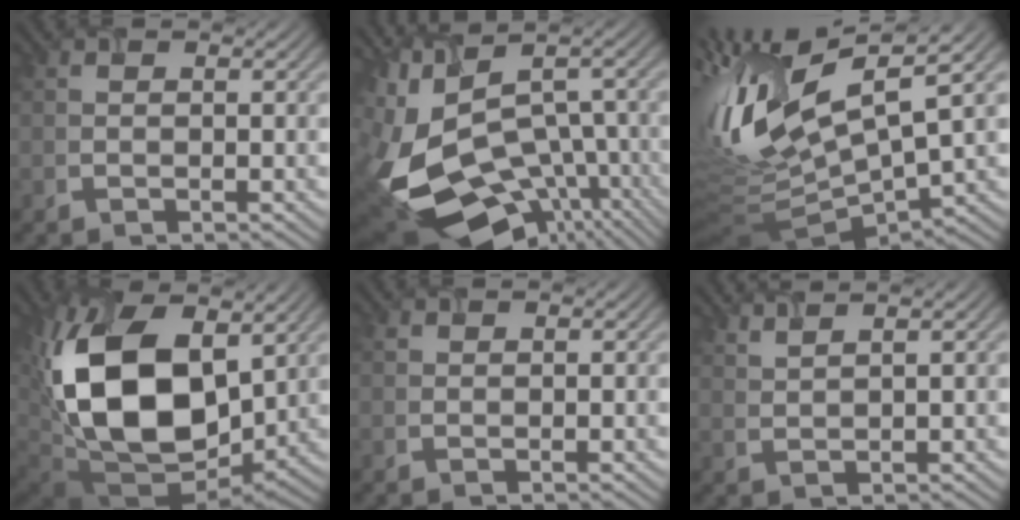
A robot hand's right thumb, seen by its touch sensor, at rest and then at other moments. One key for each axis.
{"total": 16.7, "fx": -6.7, "fy": 9.2, "fz": 12.2, "tx": -0.269, "ty": -0.012, "tz": -0.070}
{"total": 15.0, "fx": 3.1, "fy": 4.7, "fz": 13.9, "tx": -0.319, "ty": 0.003, "tz": 0.078}
{"total": 18.8, "fx": 2.9, "fy": 11.3, "fz": 14.7, "tx": -0.314, "ty": -0.001, "tz": 0.053}
{"total": 0.0}
{"total": 2.4, "fx": 2.1, "fy": -0.2, "fz": 1.2, "tx": -0.017, "ty": 0.012, "tz": 0.044}